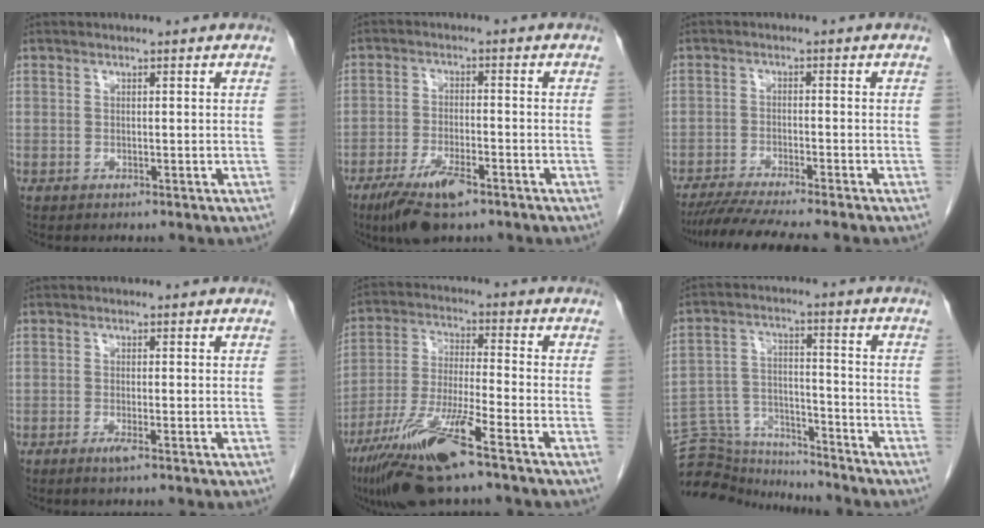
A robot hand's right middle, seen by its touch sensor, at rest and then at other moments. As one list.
[{"total": 8.1, "force": [-5.2, 2.0, 5.8], "torque": [-0.115, -0.013, -0.089]}, {"total": 9.3, "force": [-8.1, -0.5, 4.6], "torque": [-0.068, -0.025, -0.130]}, {"total": 1.6, "force": [-1.0, -0.1, 1.2], "torque": [-0.026, -0.004, -0.020]}, {"total": 13.7, "force": [-8.3, 0.8, 10.9], "torque": [-0.219, -0.032, -0.153]}, {"total": 12.9, "force": [-12.8, 1.7, 0.9], "torque": [-0.021, 0.036, -0.213]}]